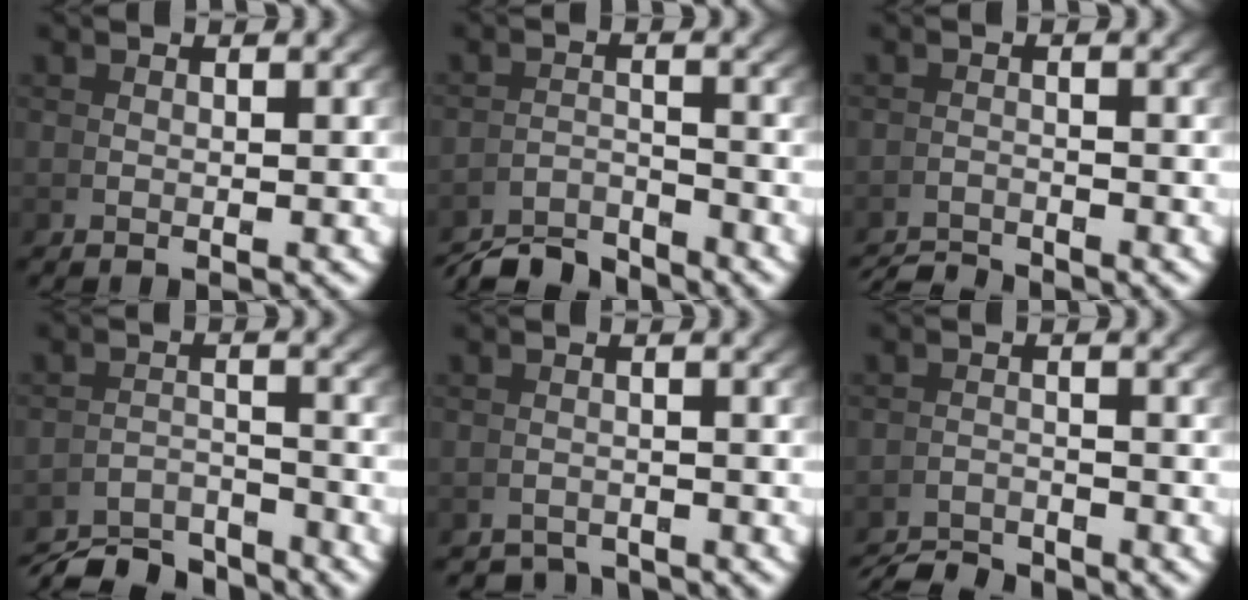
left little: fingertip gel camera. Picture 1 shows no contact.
{"total": 5.0, "force": [-4.9, 0.4, 0.9], "torque": [0.005, -0.006, -0.085]}
{"total": 2.9, "force": [-2.8, -0.5, -0.3], "torque": [0.014, -0.007, -0.050]}
{"total": 6.3, "force": [-6.0, 1.1, 1.4], "torque": [0.004, -0.011, -0.100]}
{"total": 3.1, "force": [-3.0, 0.3, -0.2], "torque": [0.018, -0.010, -0.047]}
{"total": 3.8, "force": [-3.8, 0.0, 0.1], "torque": [0.016, -0.009, -0.065]}